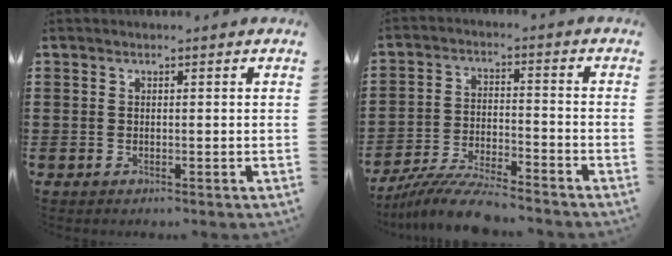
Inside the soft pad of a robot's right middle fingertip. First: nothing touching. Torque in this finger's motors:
{"motor_torque": [1.28, -0.86, 0.23, 0.12]}